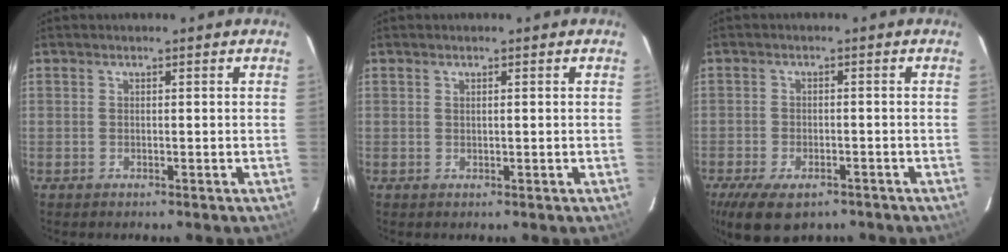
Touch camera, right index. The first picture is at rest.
{"total": 0.5, "force": [0.2, -0.1, 0.5], "torque": [-0.009, 0.003, 0.004]}
{"total": 10.4, "force": [-6.9, 5.0, 6.0], "torque": [-0.136, -0.026, -0.110]}